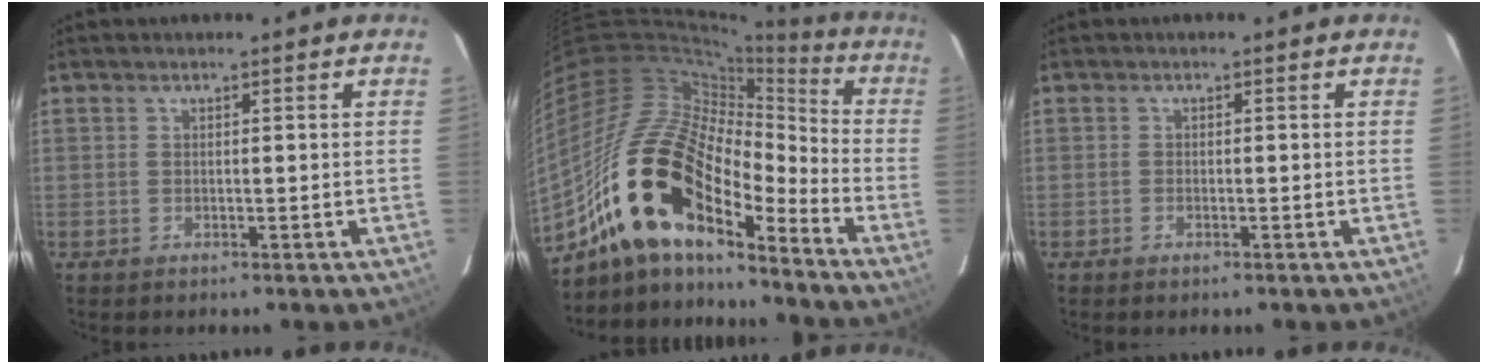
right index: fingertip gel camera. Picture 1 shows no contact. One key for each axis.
{"total": 22.8, "fx": -14.6, "fy": 9.4, "fz": 14.8, "tx": -0.272, "ty": -0.021, "tz": -0.287}
{"total": 0.8, "fx": -0.6, "fy": 0.4, "fz": 0.3, "tx": -0.006, "ty": -0.002, "tz": -0.012}